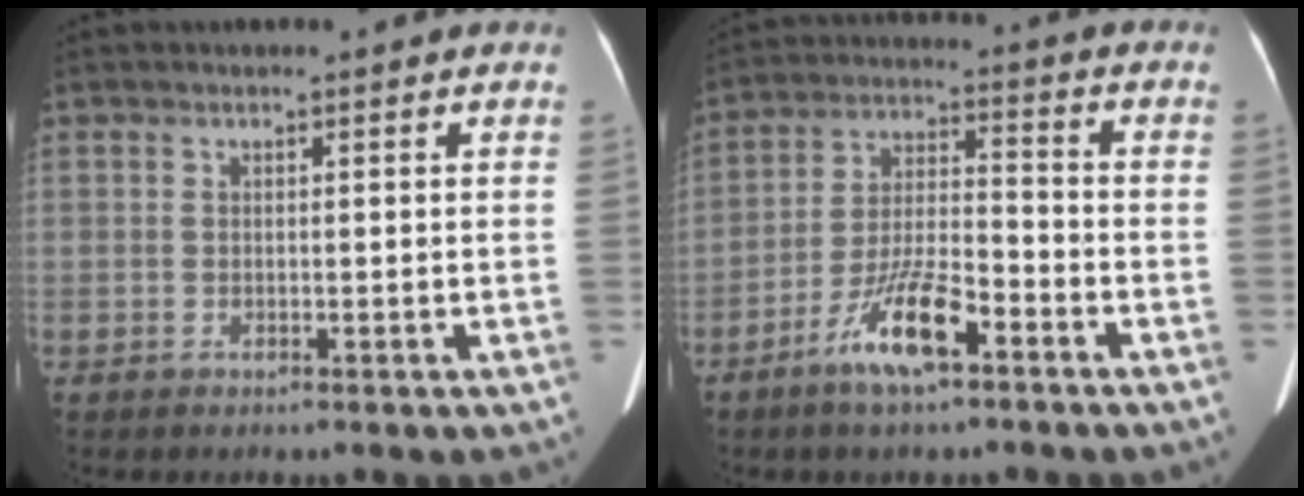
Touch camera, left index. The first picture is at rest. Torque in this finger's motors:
{"motor_torque": [1.14, 1.00, 0.21, 0.06]}